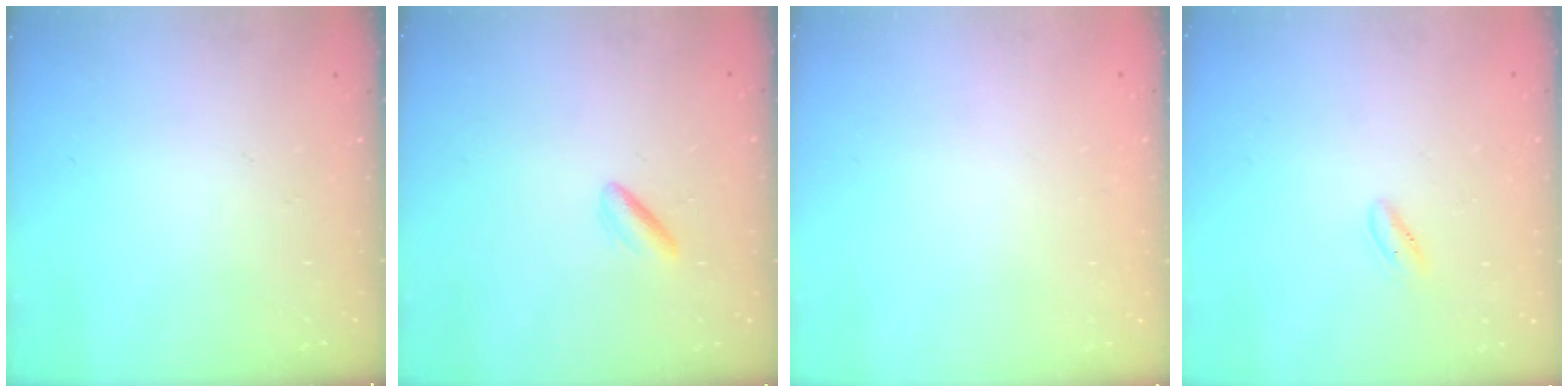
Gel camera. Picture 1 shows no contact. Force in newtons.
{"total": 2.9, "press": 2.7, "slide": 1.1}
{"total": 2.0, "press": 2.0, "slide": 0.1}
{"total": 1.7, "press": 1.4, "slide": 0.9}